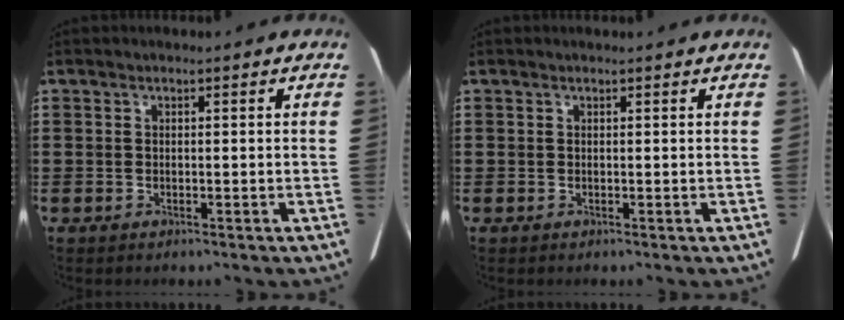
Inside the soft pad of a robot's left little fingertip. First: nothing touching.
{"total": 0.0}